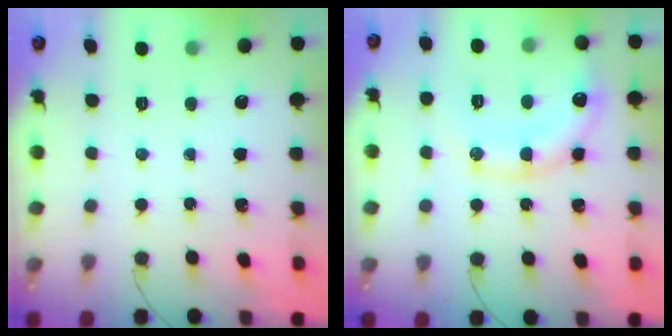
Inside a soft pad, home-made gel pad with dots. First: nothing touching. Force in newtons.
{"total": 14.2, "press": 14.1, "slide": 1.9}